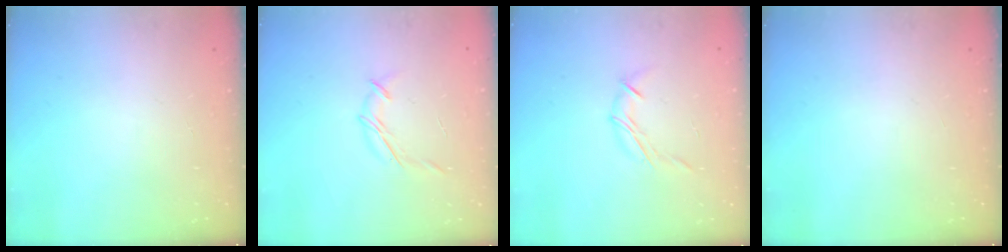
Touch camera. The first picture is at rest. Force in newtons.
{"total": 5.4, "press": 5.3, "slide": 0.9}
{"total": 5.6, "press": 5.5, "slide": 0.8}
{"total": 0.0}